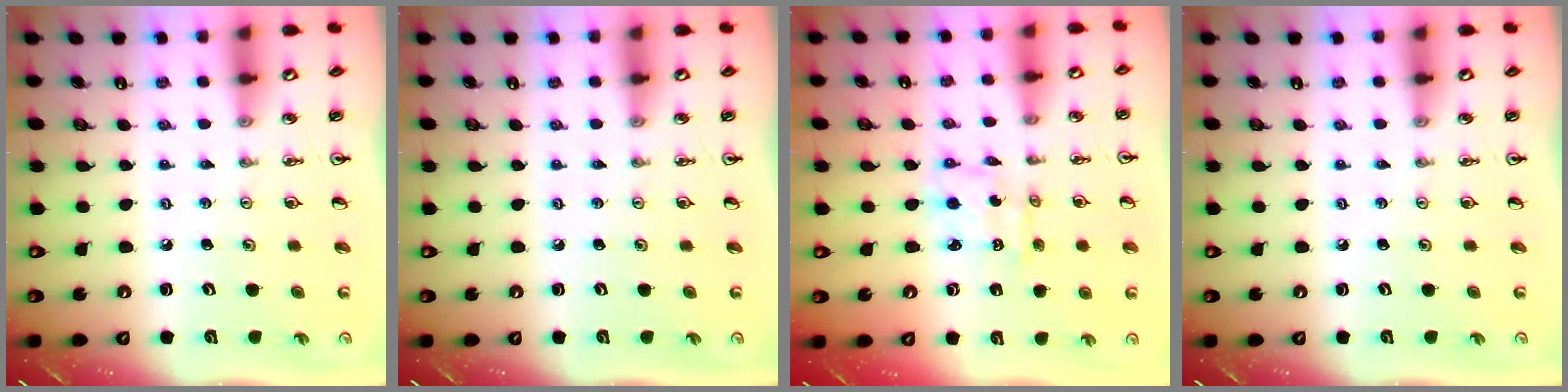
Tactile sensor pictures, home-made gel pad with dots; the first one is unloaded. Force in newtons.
{"total": 0.0}
{"total": 2.7, "press": 2.7, "slide": 0.2}
{"total": 0.0}